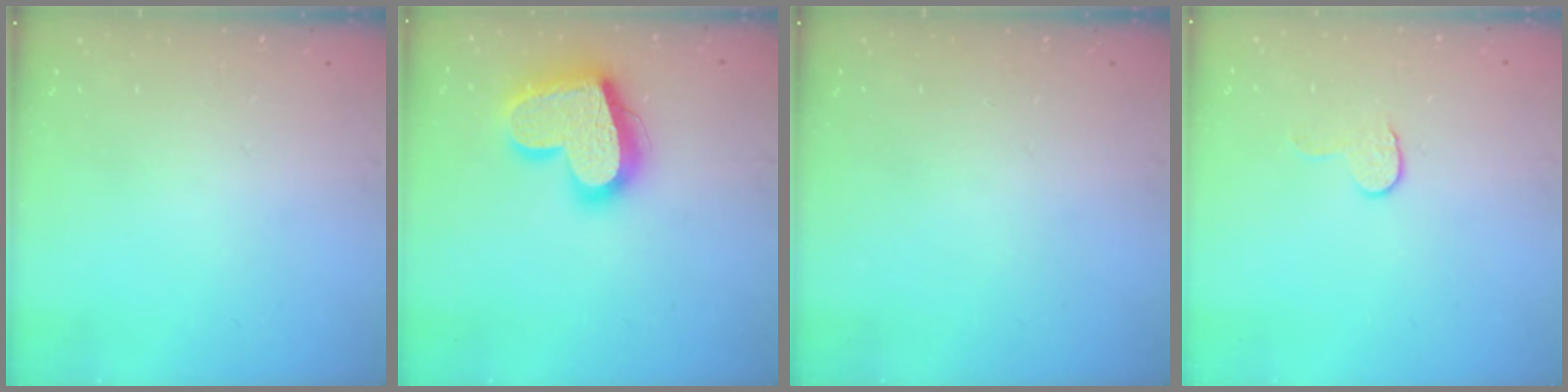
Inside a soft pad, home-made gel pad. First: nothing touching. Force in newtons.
{"total": 20.5, "press": 20.4, "slide": 1.7}
{"total": 0.0}
{"total": 4.6, "press": 4.6, "slide": 0.4}